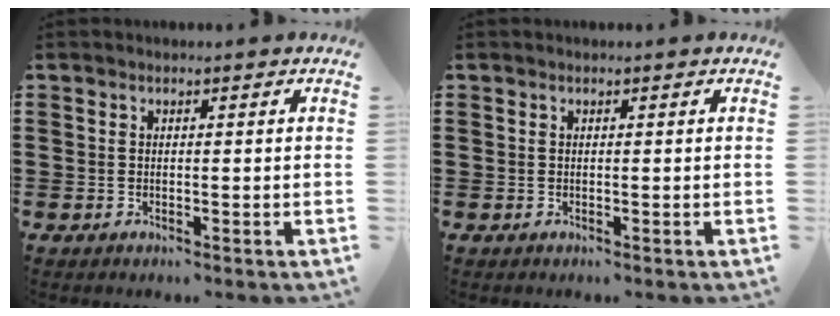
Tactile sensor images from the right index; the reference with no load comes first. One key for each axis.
{"total": 0.0}